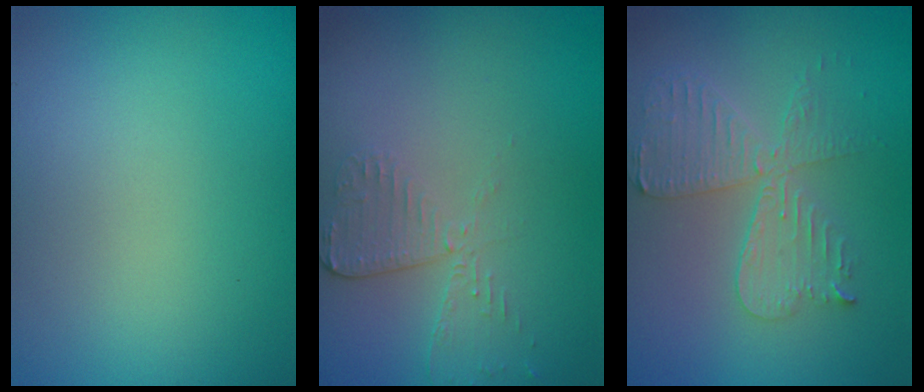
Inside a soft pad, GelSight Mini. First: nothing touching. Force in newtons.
{"total": 2.6, "press": 2.3, "slide": 1.2}
{"total": 4.6, "press": 4.0, "slide": 2.3}